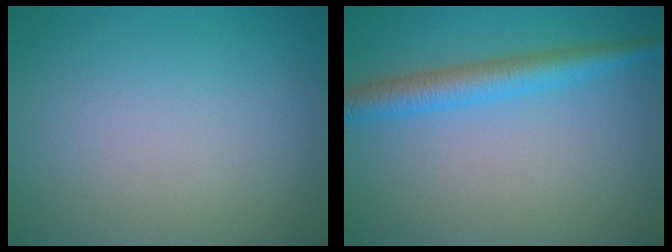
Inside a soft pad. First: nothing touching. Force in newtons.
{"total": 3.6, "press": 3.6, "slide": 0.1}